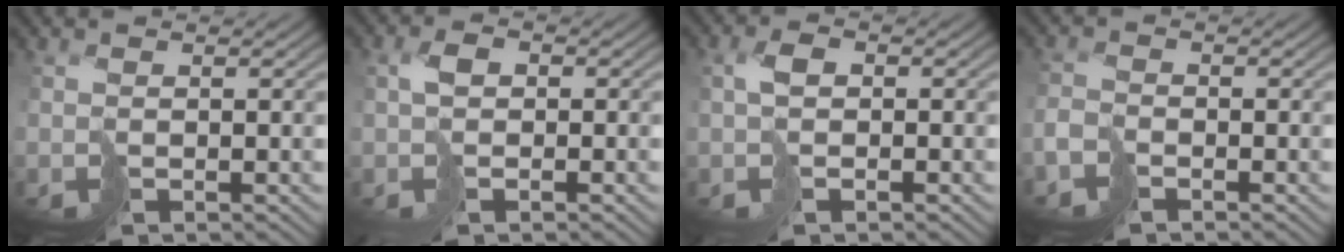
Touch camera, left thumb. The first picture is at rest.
{"total": 2.5, "force": [-0.3, 1.5, 2.0], "torque": [-0.038, 0.007, -0.011]}
{"total": 2.4, "force": [-0.2, 1.4, 1.9], "torque": [-0.036, 0.006, -0.008]}
{"total": 2.7, "force": [-2.0, 1.3, 1.2], "torque": [-0.027, -0.002, -0.055]}